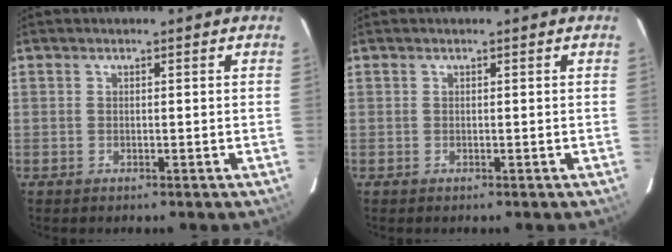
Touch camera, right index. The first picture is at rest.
{"total": 0.0}